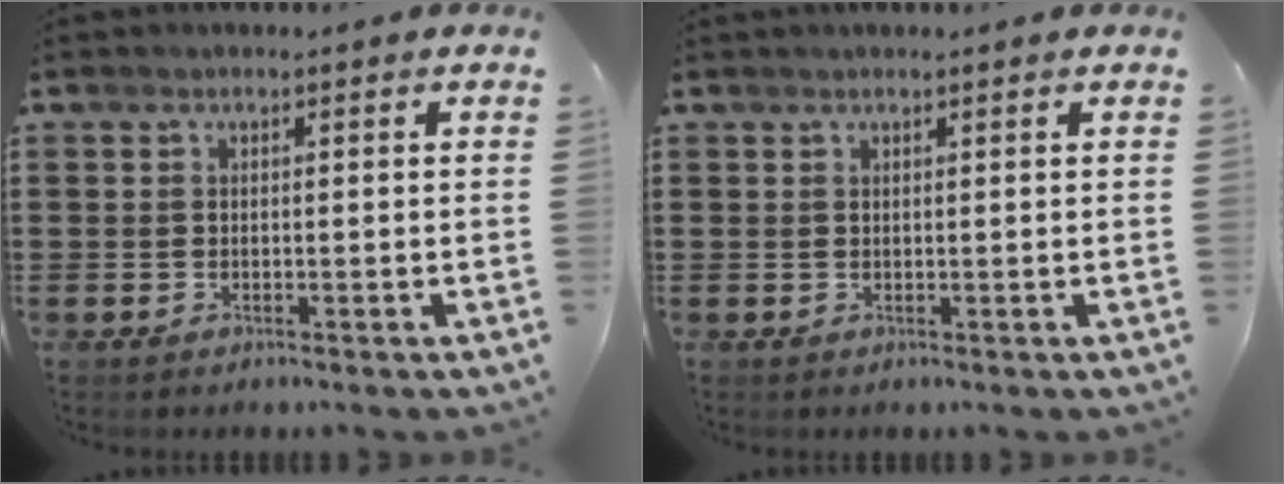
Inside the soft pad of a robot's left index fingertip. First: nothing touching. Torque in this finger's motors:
{"motor_torque": [0.77, 0.81, 0.02, 0.03]}